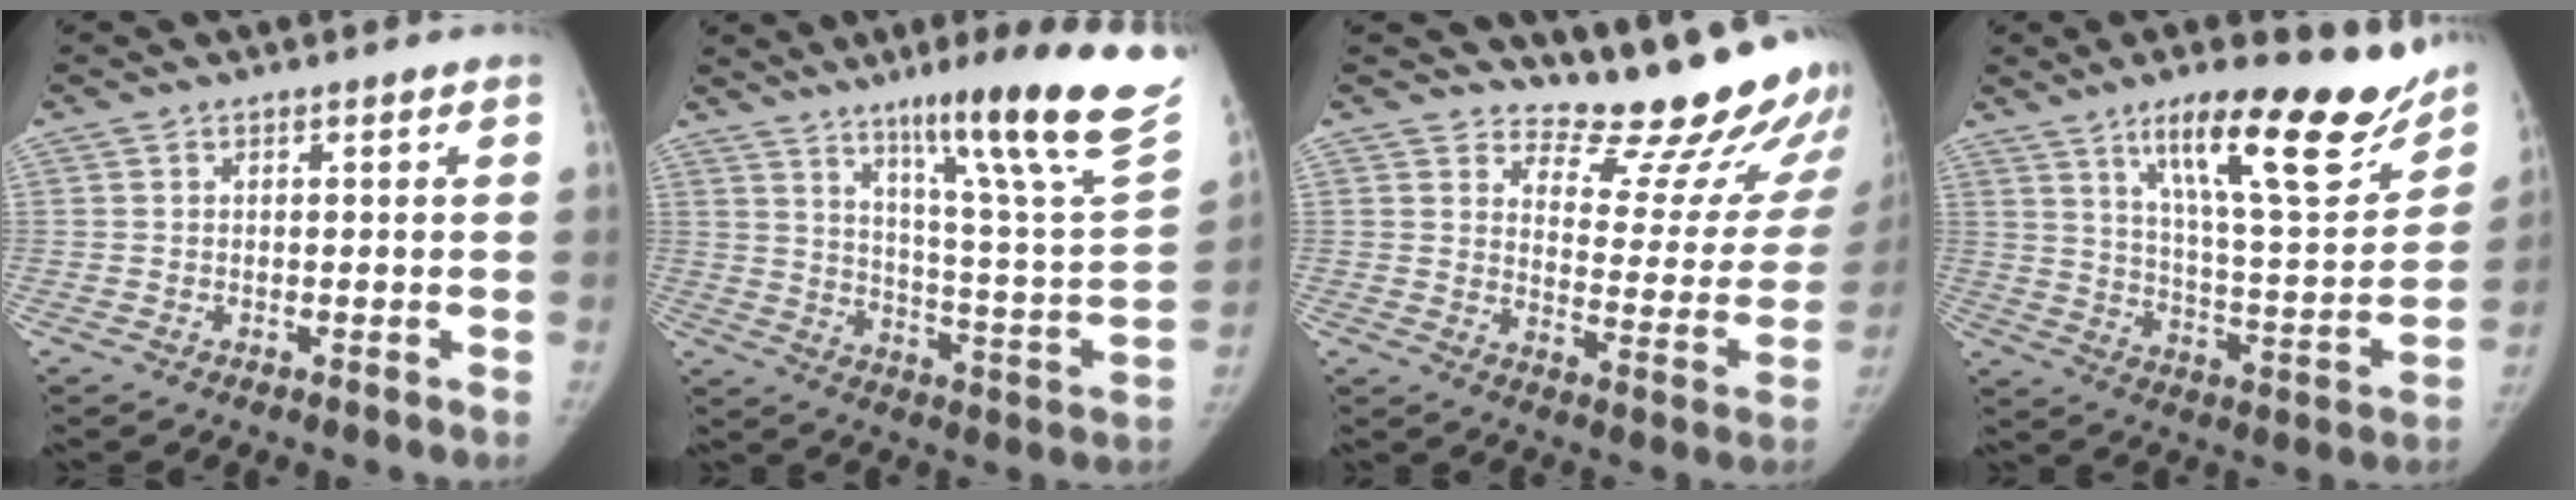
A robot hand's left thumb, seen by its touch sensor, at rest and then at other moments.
{"total": 27.7, "force": [17.4, 2.8, 21.3], "torque": [-0.293, -0.081, 0.255]}
{"total": 19.8, "force": [18.0, 5.1, 6.5], "torque": [-0.031, -0.177, 0.219]}
{"total": 24.0, "force": [16.2, 5.7, 16.8], "torque": [-0.208, -0.079, 0.255]}